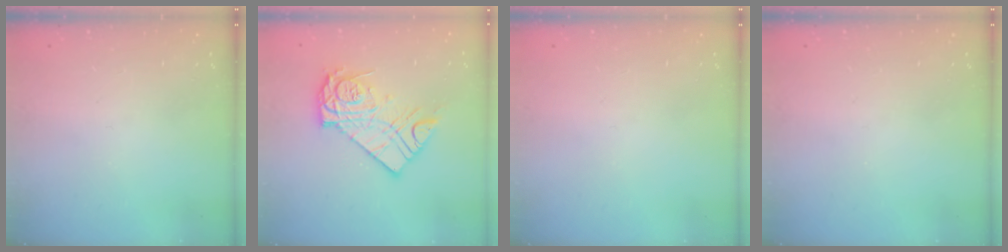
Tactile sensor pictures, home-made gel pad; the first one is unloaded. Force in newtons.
{"total": 12.9, "press": 12.9, "slide": 1.0}
{"total": 0.0}
{"total": 0.0}